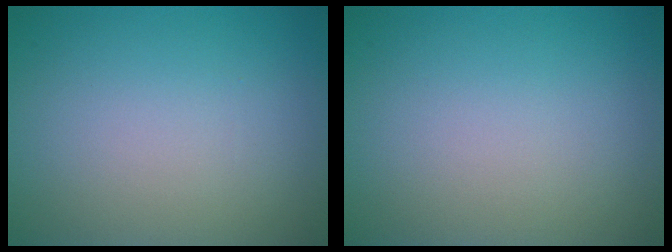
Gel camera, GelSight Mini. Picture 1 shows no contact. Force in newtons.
{"total": 0.0}